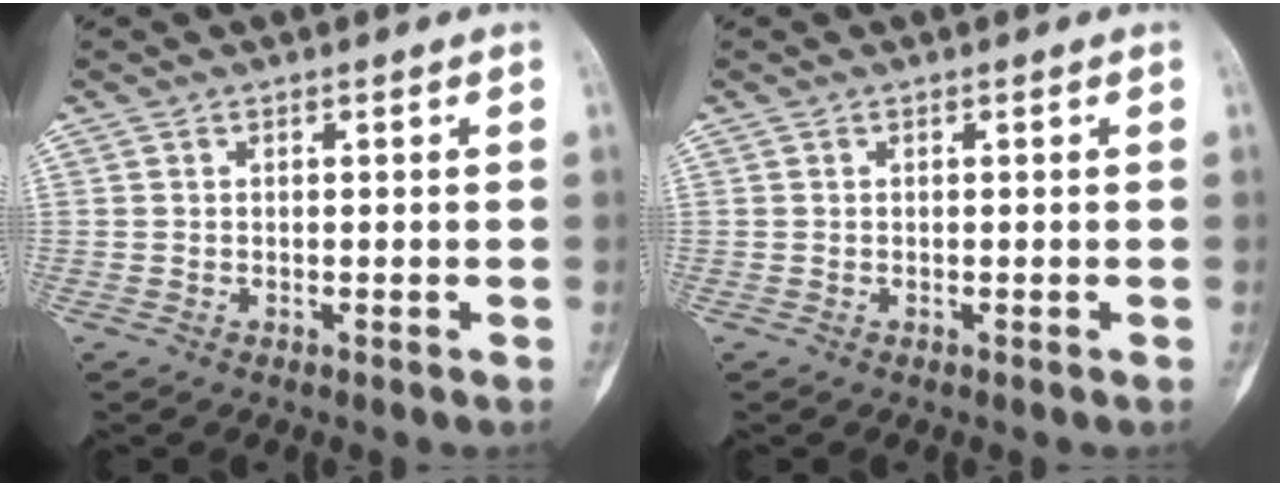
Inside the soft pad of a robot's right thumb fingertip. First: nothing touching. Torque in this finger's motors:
{"motor_torque": [0.58, 0.24, 0.21, 0.07, 0.11]}